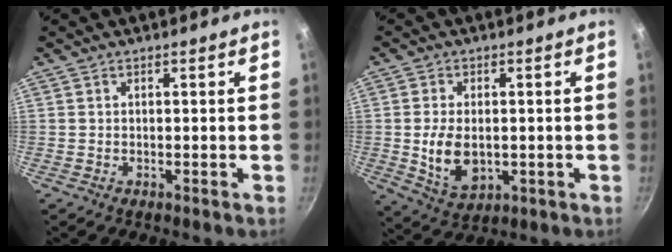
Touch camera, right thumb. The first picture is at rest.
{"total": 9.0, "force": [-0.5, 5.8, 6.9], "torque": [-0.119, -0.007, 0.005]}